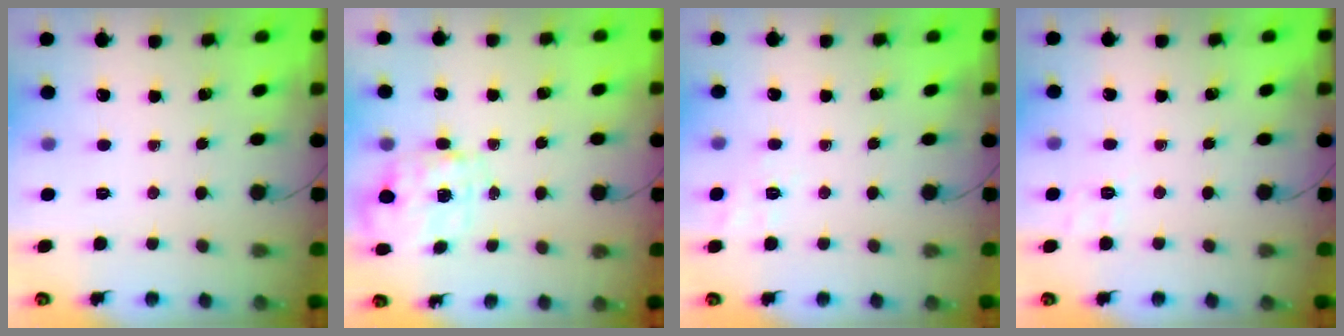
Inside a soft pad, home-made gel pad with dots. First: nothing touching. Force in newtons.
{"total": 2.9, "press": 2.7, "slide": 0.9}
{"total": 2.0, "press": 0.9, "slide": 1.8}
{"total": 2.4, "press": 1.7, "slide": 1.7}